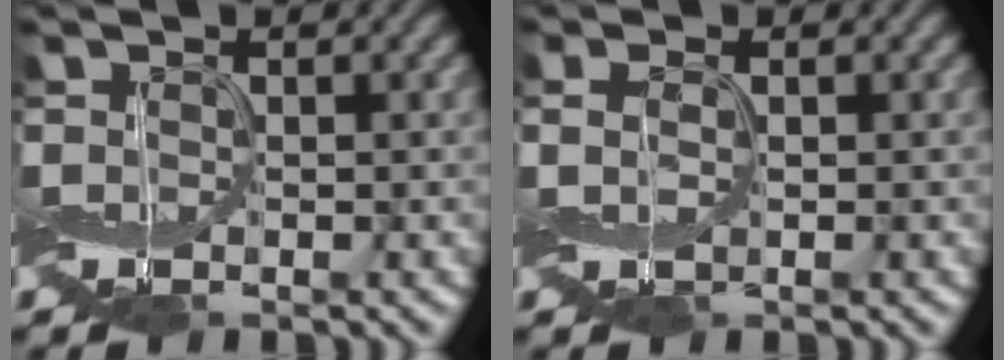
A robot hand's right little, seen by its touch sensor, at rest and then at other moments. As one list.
[{"total": 0.7, "force": [-0.1, 0.3, 0.6], "torque": [-0.015, 0.004, -0.002]}]